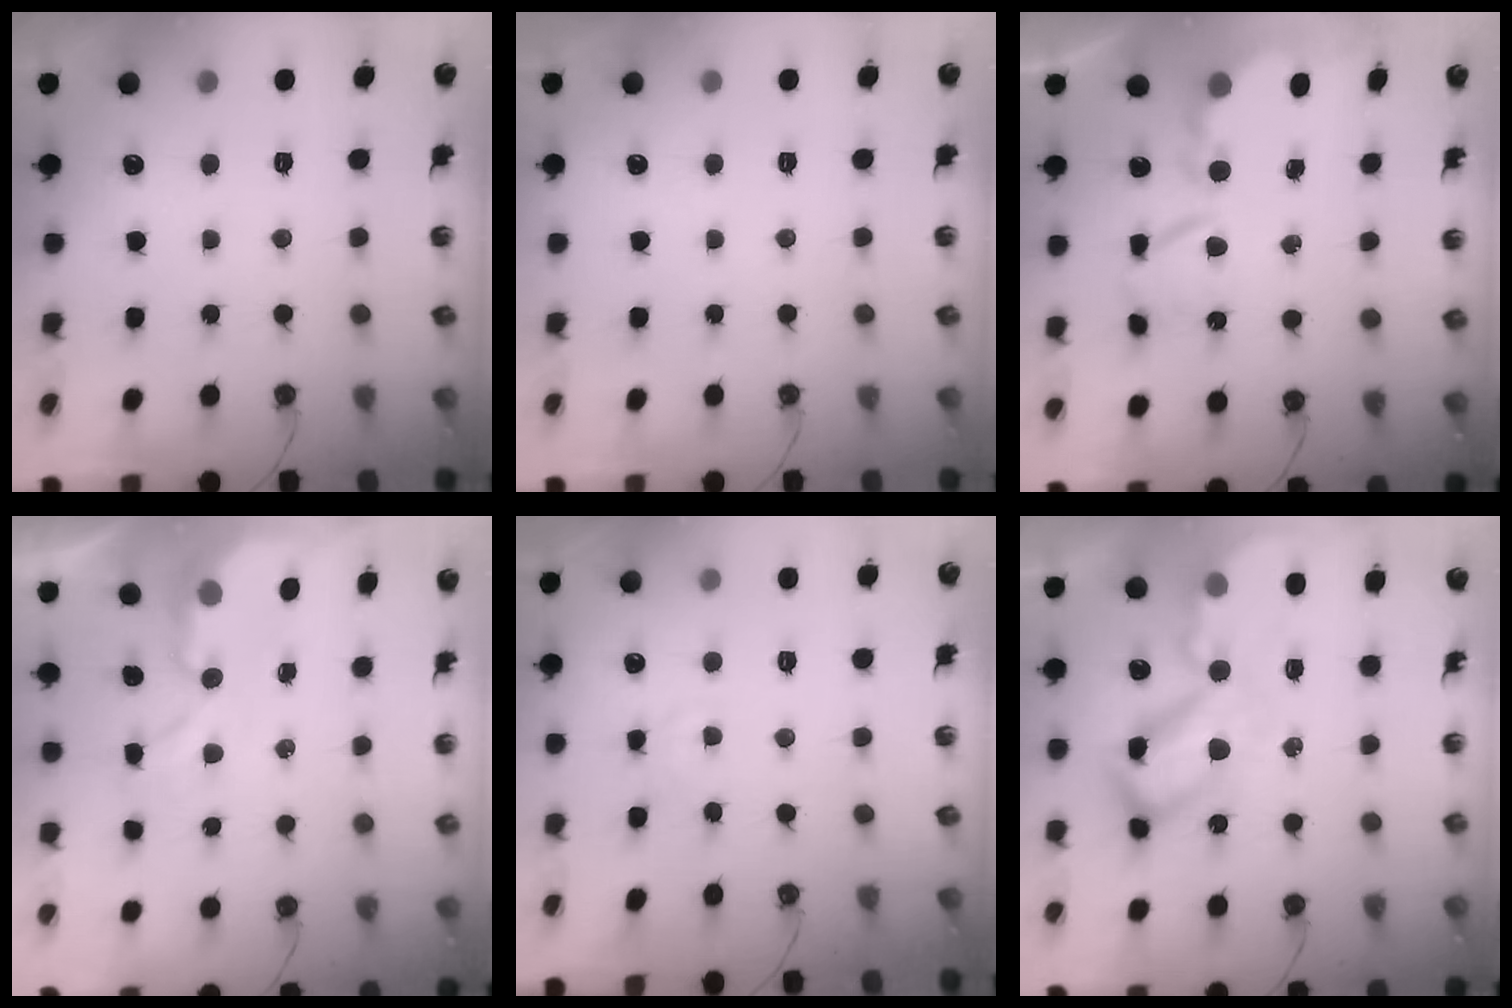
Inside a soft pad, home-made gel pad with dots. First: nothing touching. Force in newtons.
{"total": 0.0}
{"total": 7.6, "press": 7.6, "slide": 0.3}
{"total": 4.0, "press": 4.0, "slide": 0.3}
{"total": 1.4, "press": 1.4, "slide": 0.2}
{"total": 21.8, "press": 21.6, "slide": 2.8}